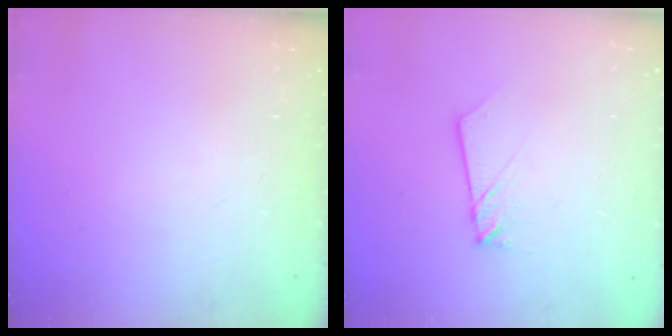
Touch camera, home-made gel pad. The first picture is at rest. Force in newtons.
{"total": 2.0, "press": 2.0, "slide": 0.2}